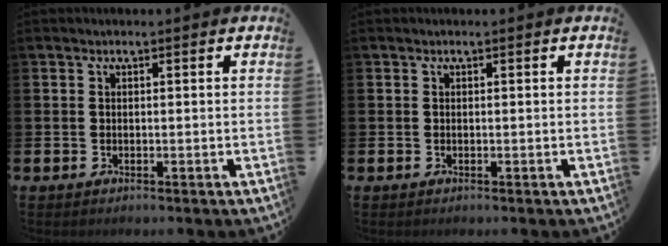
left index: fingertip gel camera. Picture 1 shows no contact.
{"total": 0.0}